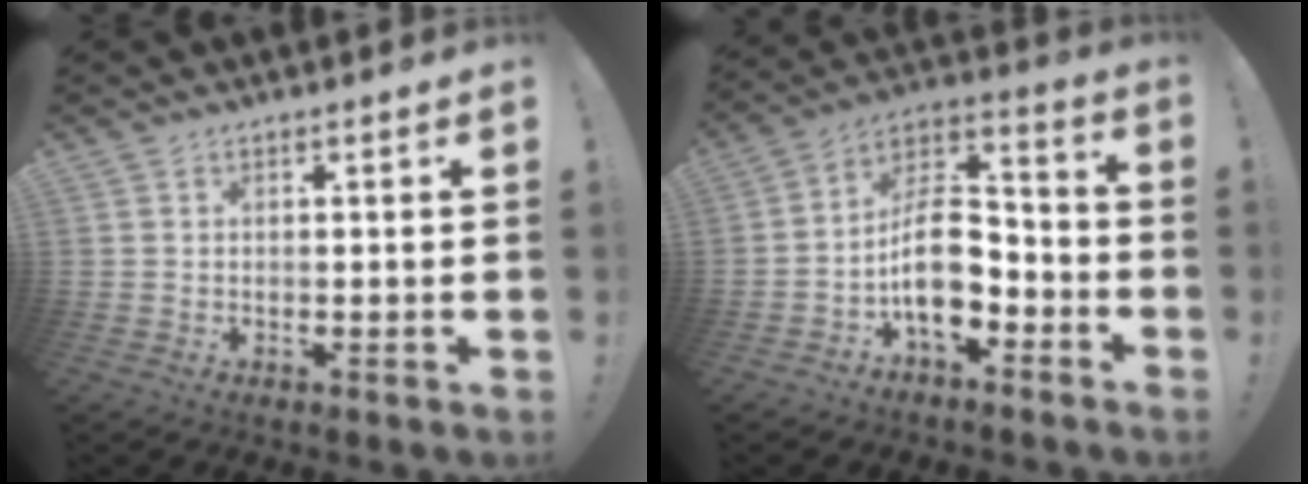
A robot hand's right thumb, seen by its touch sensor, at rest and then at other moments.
{"total": 14.5, "force": [-4.8, 8.5, 10.7], "torque": [-0.191, 0.024, -0.078]}